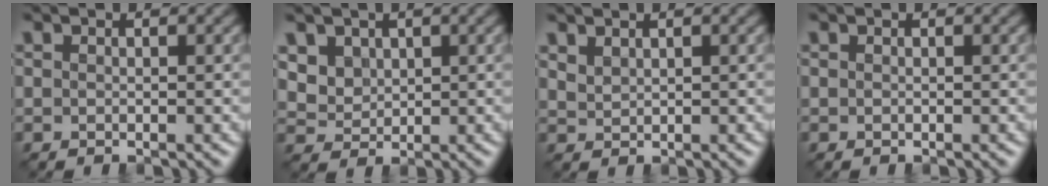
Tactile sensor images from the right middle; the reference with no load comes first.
{"total": 4.1, "force": [2.3, 3.0, 1.7], "torque": [-0.058, 0.003, 0.059]}
{"total": 1.4, "force": [1.2, 0.5, 0.5], "torque": [-0.015, 0.001, 0.030]}
{"total": 0.0}